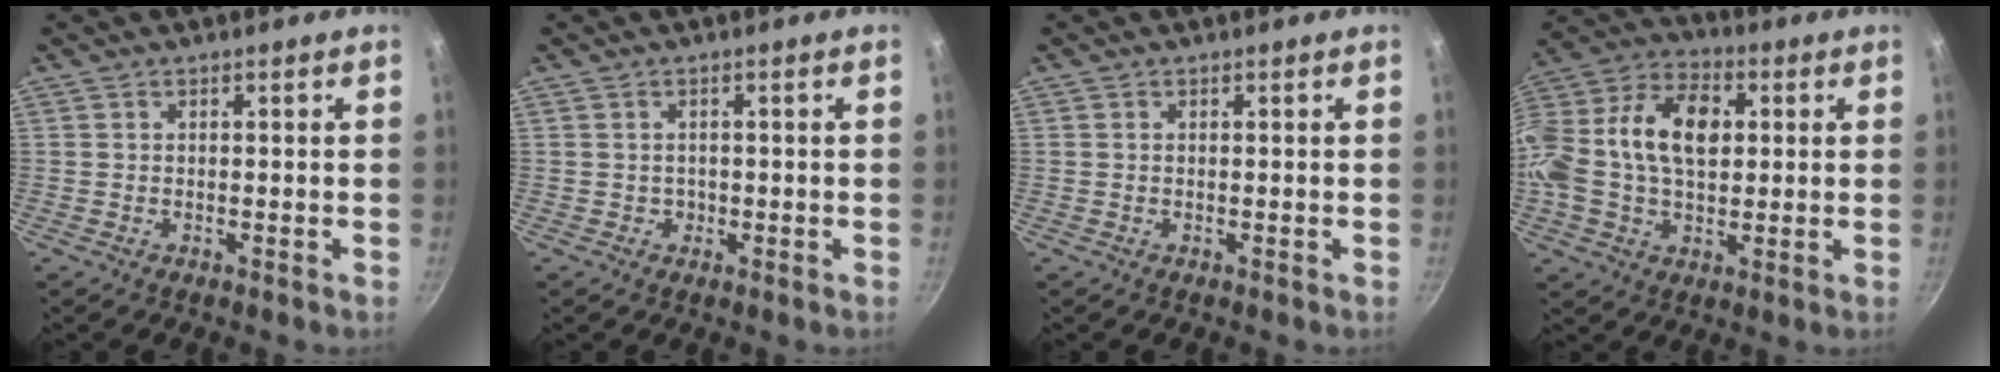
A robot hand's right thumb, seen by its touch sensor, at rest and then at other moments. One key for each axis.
{"total": 0.9, "fx": -0.2, "fy": 0.9, "fz": 0.2, "tx": 0.004, "ty": -0.001, "tz": 0.001}
{"total": 0.0}
{"total": 20.2, "fx": 2.4, "fy": 13.2, "fz": 15.1, "tx": -0.285, "ty": 0.036, "tz": 0.025}